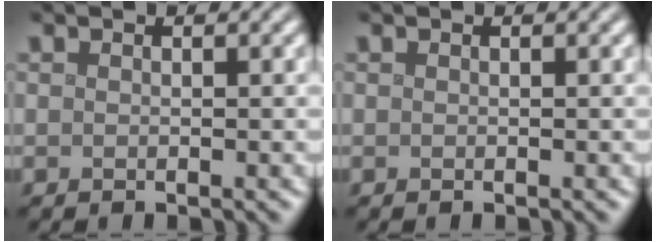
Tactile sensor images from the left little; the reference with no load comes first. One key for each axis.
{"total": 0.0}